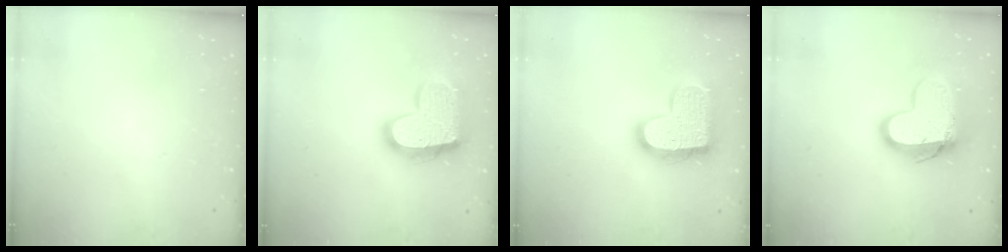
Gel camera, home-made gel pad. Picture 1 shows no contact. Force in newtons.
{"total": 20.3, "press": 20.3, "slide": 1.4}
{"total": 18.1, "press": 18.1, "slide": 1.1}
{"total": 13.5, "press": 13.5, "slide": 1.2}